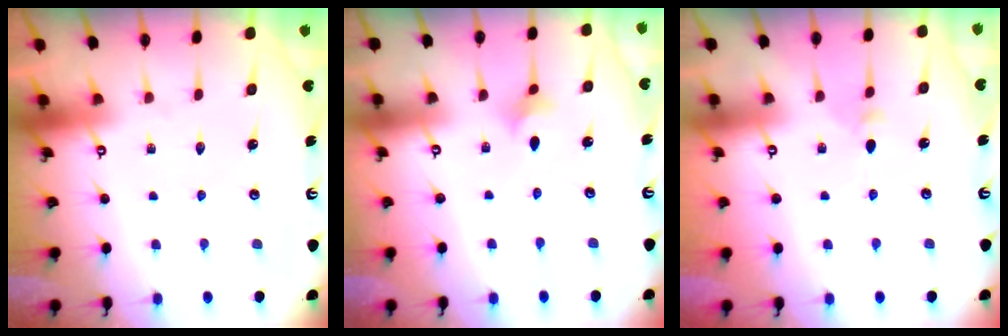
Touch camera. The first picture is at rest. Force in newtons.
{"total": 2.2, "press": 2.1, "slide": 0.6}
{"total": 3.2, "press": 3.1, "slide": 0.7}